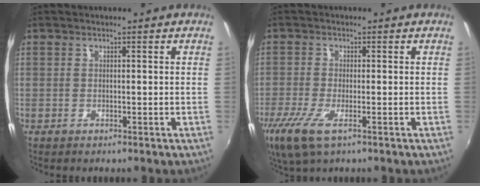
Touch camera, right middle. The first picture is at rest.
{"total": 8.5, "force": [-4.6, 2.7, 6.6], "torque": [-0.154, -0.036, -0.085]}